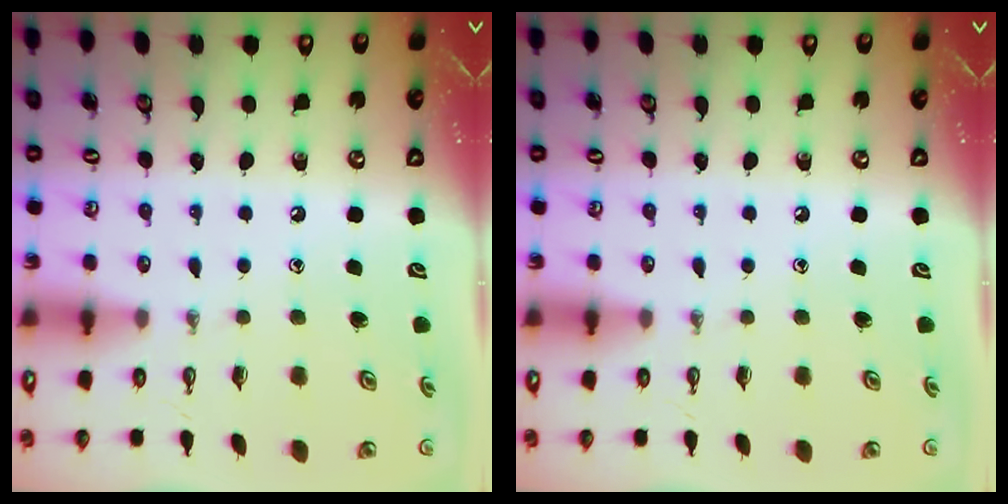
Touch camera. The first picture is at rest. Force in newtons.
{"total": 0.0}